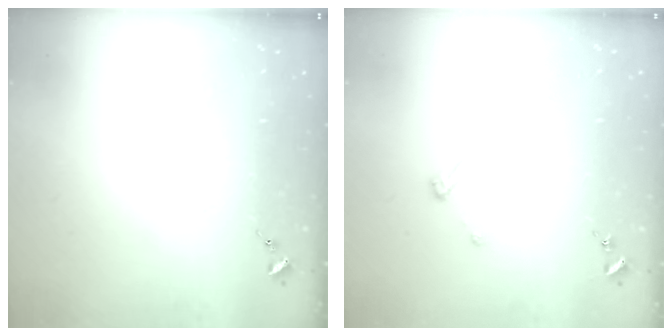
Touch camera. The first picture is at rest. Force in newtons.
{"total": 3.9, "press": 3.9, "slide": 0.6}